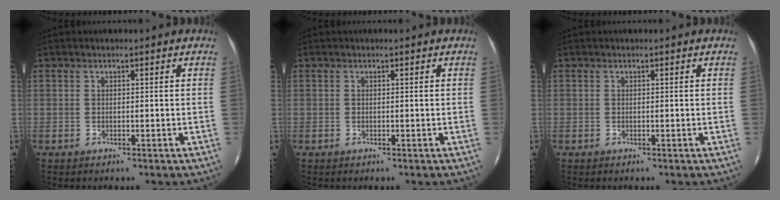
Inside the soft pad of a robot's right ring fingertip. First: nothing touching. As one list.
[{"total": 0.0}, {"total": 0.0}]